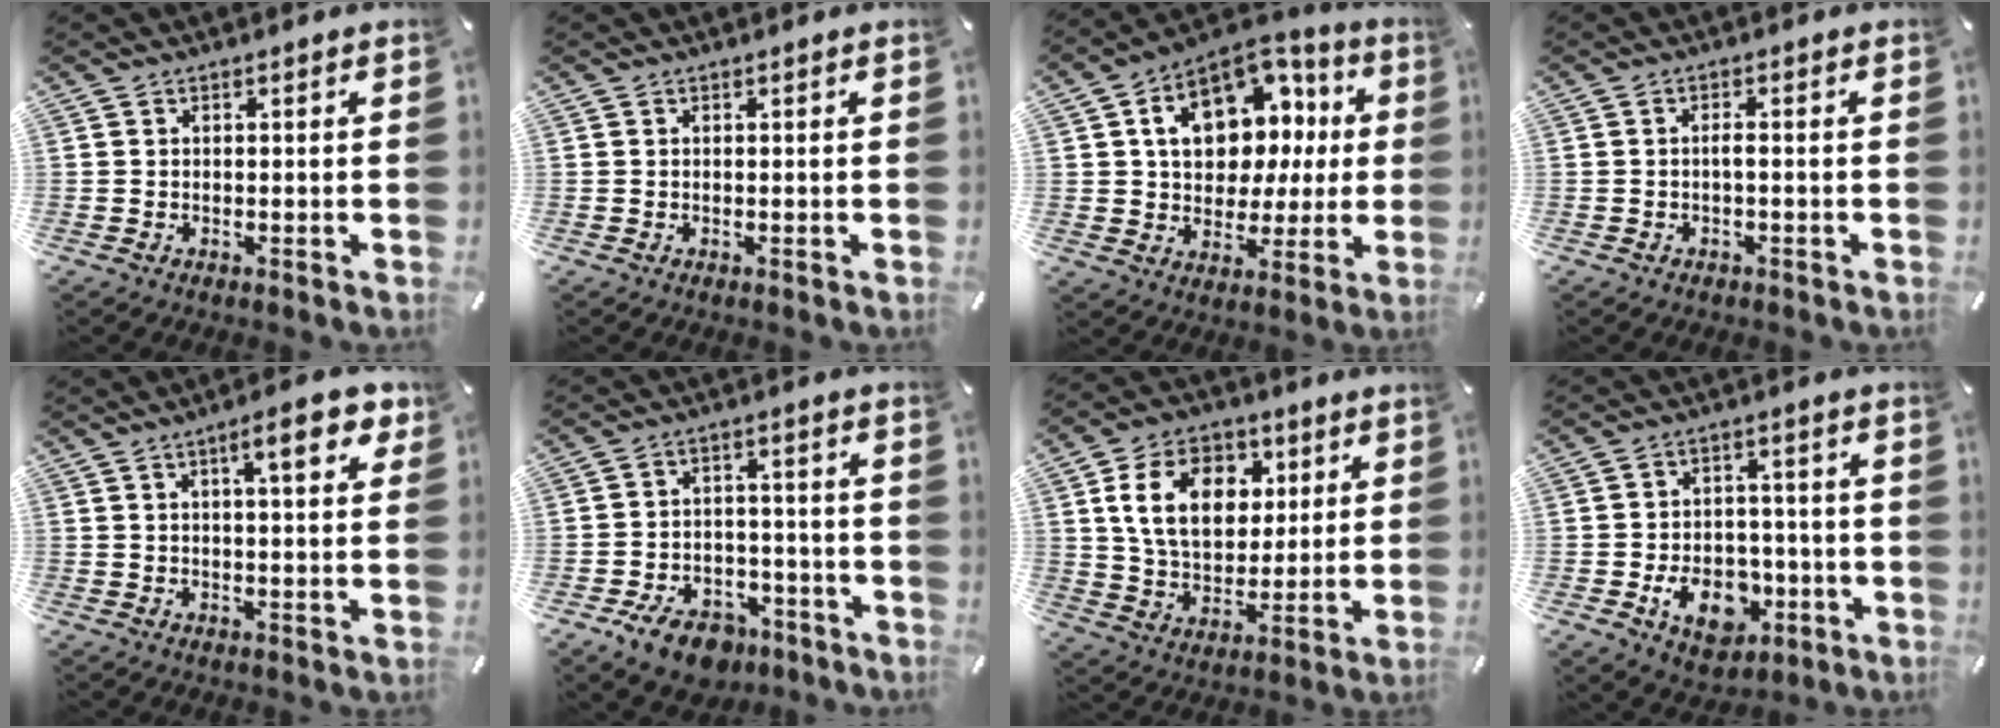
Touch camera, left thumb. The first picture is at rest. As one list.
[{"total": 0.0}, {"total": 15.9, "force": [4.9, 11.7, 9.6], "torque": [-0.151, -0.017, 0.095]}, {"total": 1.4, "force": [-0.6, 0.5, 1.2], "torque": [-0.025, 0.004, -0.013]}, {"total": 9.4, "force": [4.3, 2.5, 8.0], "torque": [-0.113, -0.011, 0.062]}, {"total": 9.7, "force": [-6.5, 5.9, 4.1], "torque": [-0.065, 0.054, -0.112]}, {"total": 14.9, "force": [4.6, 10.9, 8.9], "torque": [-0.154, 0.006, 0.083]}, {"total": 11.9, "force": [-4.1, 8.5, 7.2], "torque": [-0.119, 0.017, -0.067]}]